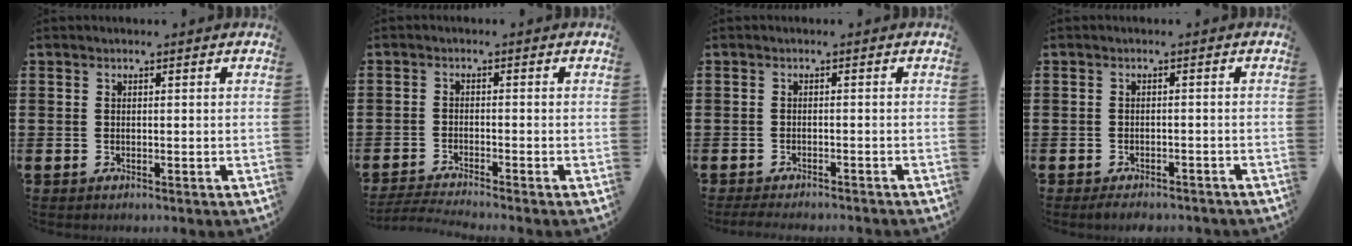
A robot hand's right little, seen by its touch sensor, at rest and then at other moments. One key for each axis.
{"total": 2.0, "fx": -1.8, "fy": -0.1, "fz": 0.7, "tx": -0.011, "ty": 0.002, "tz": -0.036}
{"total": 1.5, "fx": -1.4, "fy": 0.0, "fz": 0.4, "tx": -0.007, "ty": 0.002, "tz": -0.028}
{"total": 1.6, "fx": -1.6, "fy": 0.2, "fz": 0.4, "tx": -0.011, "ty": 0.001, "tz": -0.031}